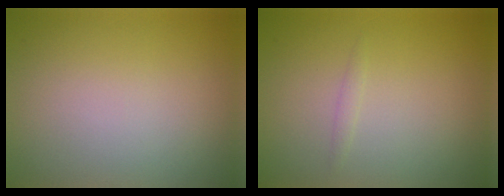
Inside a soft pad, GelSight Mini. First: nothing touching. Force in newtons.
{"total": 0.6, "press": 0.6, "slide": 0.0}